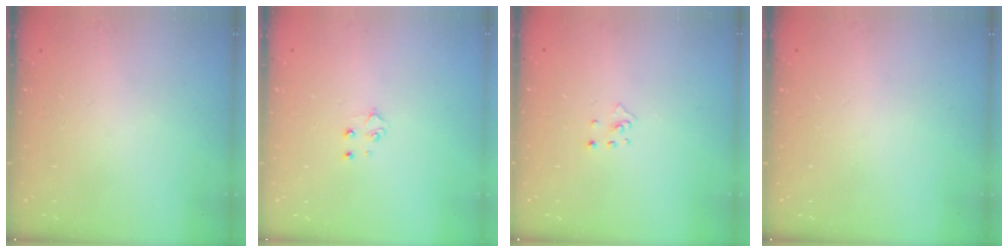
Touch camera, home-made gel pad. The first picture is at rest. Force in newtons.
{"total": 3.9, "press": 3.9, "slide": 0.3}
{"total": 2.9, "press": 2.9, "slide": 0.3}
{"total": 0.0}